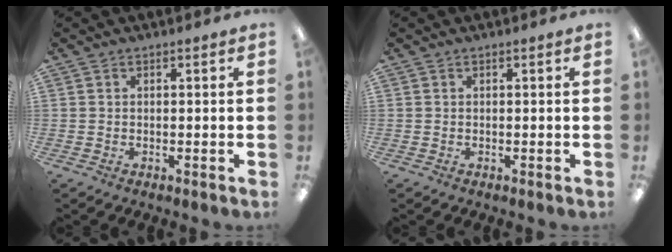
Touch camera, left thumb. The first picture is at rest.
{"total": 0.0}